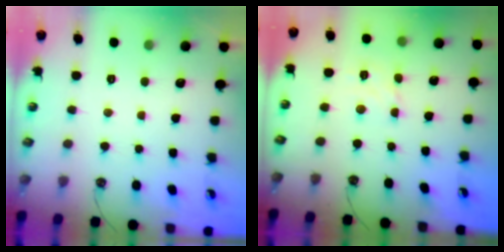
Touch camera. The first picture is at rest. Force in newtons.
{"total": 2.4, "press": 2.4, "slide": 0.3}